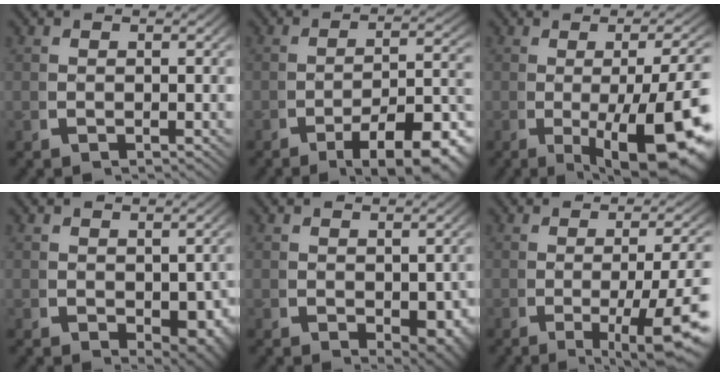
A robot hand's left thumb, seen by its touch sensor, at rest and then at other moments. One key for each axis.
{"total": 8.8, "fx": -4.3, "fy": 3.3, "fz": 7.0, "tx": -0.085, "ty": -0.021, "tz": -0.046}
{"total": 11.3, "fx": -3.0, "fy": 4.9, "fz": 9.7, "tx": -0.147, "ty": -0.036, "tz": -0.022}
{"total": 3.7, "fx": -0.3, "fy": 2.4, "fz": 2.9, "tx": -0.035, "ty": -0.026, "tz": 0.016}
{"total": 3.2, "fx": -0.2, "fy": 2.0, "fz": 2.5, "tx": -0.030, "ty": -0.022, "tz": 0.014}
{"total": 7.9, "fx": -2.5, "fy": 2.6, "fz": 7.0, "tx": -0.102, "ty": -0.015, "tz": -0.025}